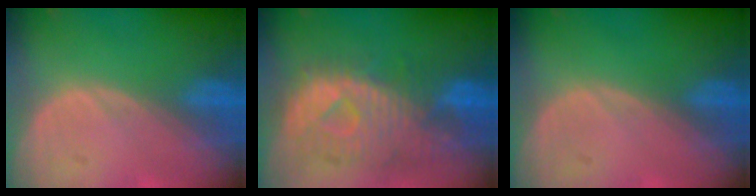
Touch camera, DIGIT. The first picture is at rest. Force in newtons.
{"total": 10.9, "press": 9.6, "slide": 5.0}
{"total": 0.0}